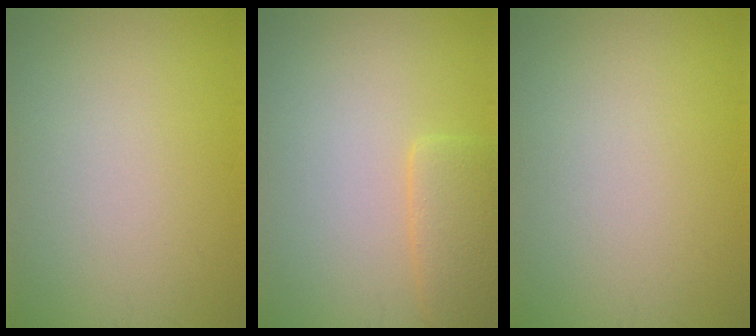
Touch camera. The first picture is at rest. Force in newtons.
{"total": 3.0, "press": 3.0, "slide": 0.2}
{"total": 0.0}